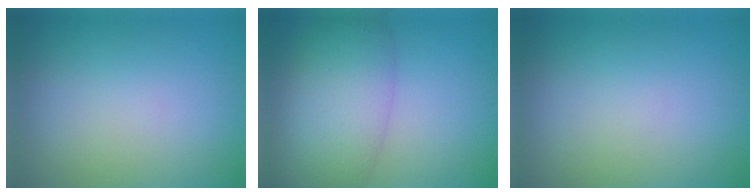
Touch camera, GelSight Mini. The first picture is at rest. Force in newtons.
{"total": 7.3, "press": 7.3, "slide": 0.3}
{"total": 0.0}